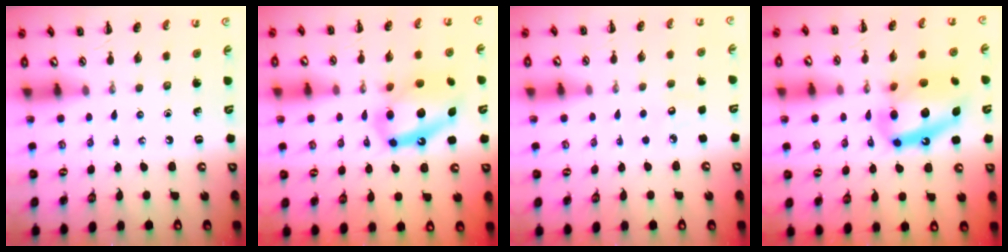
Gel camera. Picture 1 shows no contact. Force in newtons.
{"total": 13.5, "press": 13.1, "slide": 3.4}
{"total": 3.9, "press": 3.8, "slide": 1.1}
{"total": 16.1, "press": 15.6, "slide": 3.8}